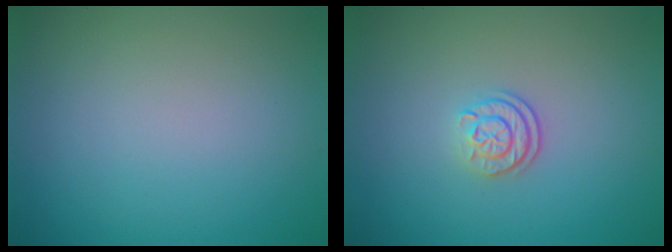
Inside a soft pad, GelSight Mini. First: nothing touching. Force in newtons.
{"total": 2.2, "press": 1.7, "slide": 1.4}